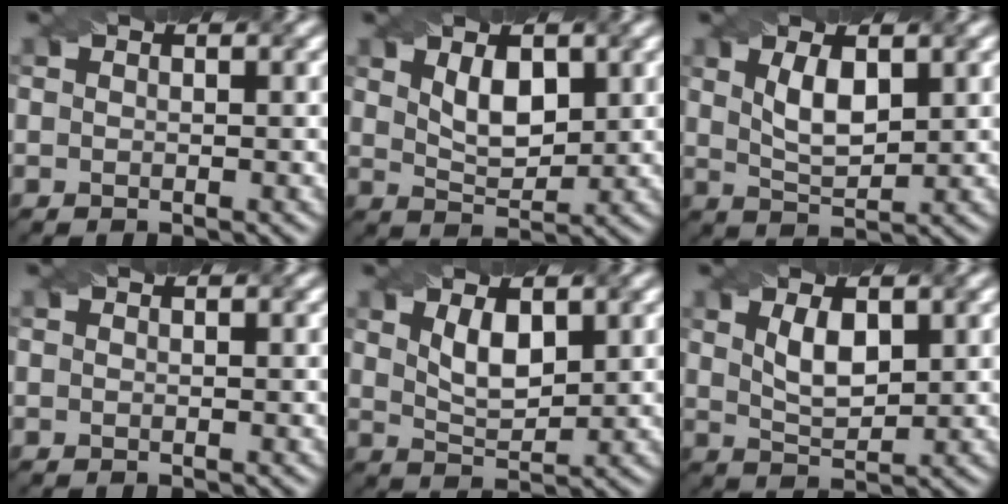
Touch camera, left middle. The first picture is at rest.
{"total": 3.7, "force": [1.5, 1.9, 2.8], "torque": [-0.053, -0.002, 0.028]}
{"total": 3.6, "force": [1.4, 1.5, 3.0], "torque": [-0.064, -0.001, 0.030]}
{"total": 0.0}
{"total": 3.3, "force": [1.5, 1.5, 2.6], "torque": [-0.053, -0.003, 0.033]}
{"total": 3.3, "force": [1.3, 1.5, 2.7], "torque": [-0.056, 0.000, 0.029]}